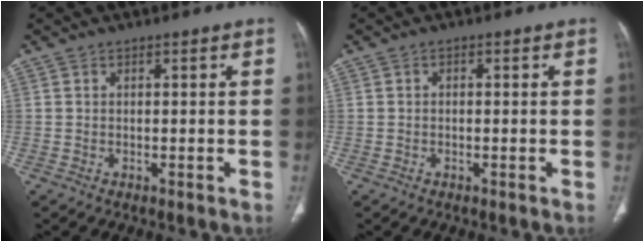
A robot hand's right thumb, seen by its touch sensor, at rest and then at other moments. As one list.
[{"total": 0.5, "force": [-0.1, 0.4, 0.4], "torque": [-0.001, 0.001, -0.007]}]